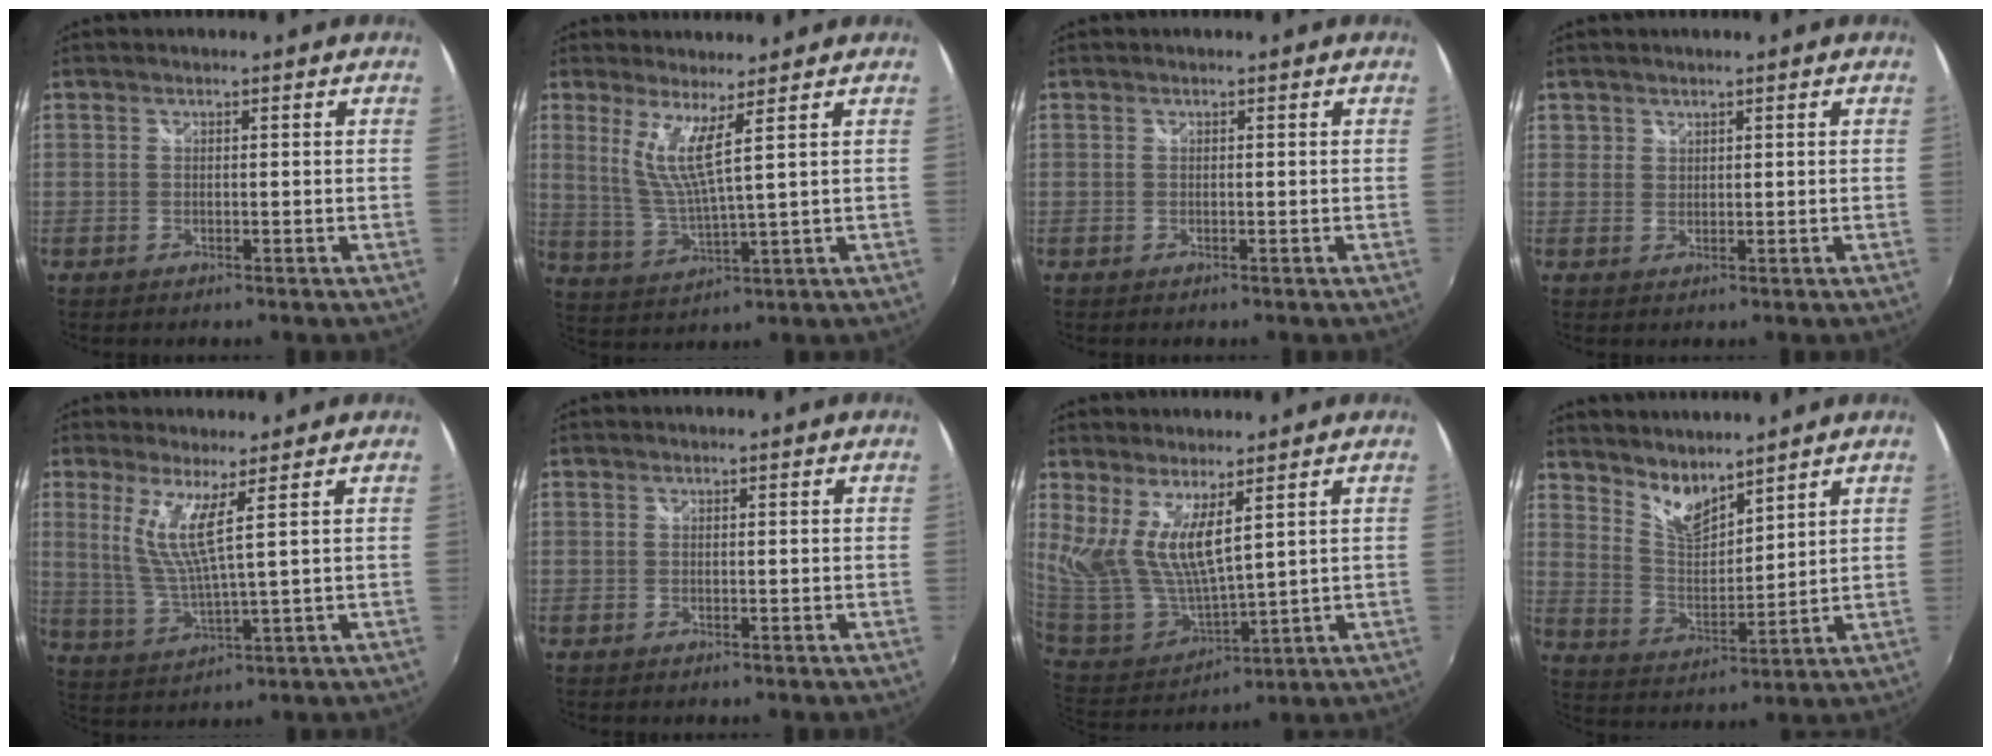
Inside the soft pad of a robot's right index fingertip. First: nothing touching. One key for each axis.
{"total": 6.4, "fx": 3.3, "fy": -0.3, "fz": 5.5, "tx": -0.111, "ty": -0.018, "tz": 0.070}
{"total": 0.0}
{"total": 1.2, "fx": 0.9, "fy": 0.9, "fz": 0.0, "tx": 0.003, "ty": 0.003, "tz": 0.015}
{"total": 6.8, "fx": 3.0, "fy": -0.2, "fz": 6.1, "tx": -0.128, "ty": -0.019, "tz": 0.066}
{"total": 0.0}
{"total": 11.2, "fx": 6.0, "fy": 3.4, "fz": 8.8, "tx": -0.170, "ty": -0.016, "tz": 0.136}
{"total": 8.3, "fx": 7.1, "fy": 2.1, "fz": 3.6, "tx": -0.060, "ty": -0.008, "tz": 0.137}